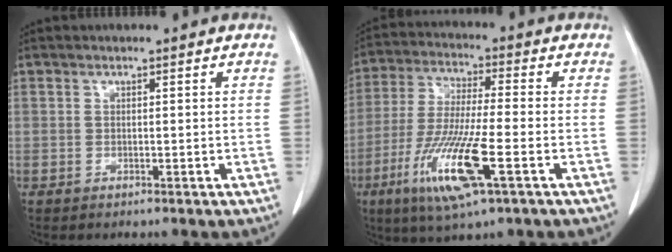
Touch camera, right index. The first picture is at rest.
{"total": 13.8, "force": [-5.5, 1.1, 12.6], "torque": [-0.262, -0.028, -0.101]}